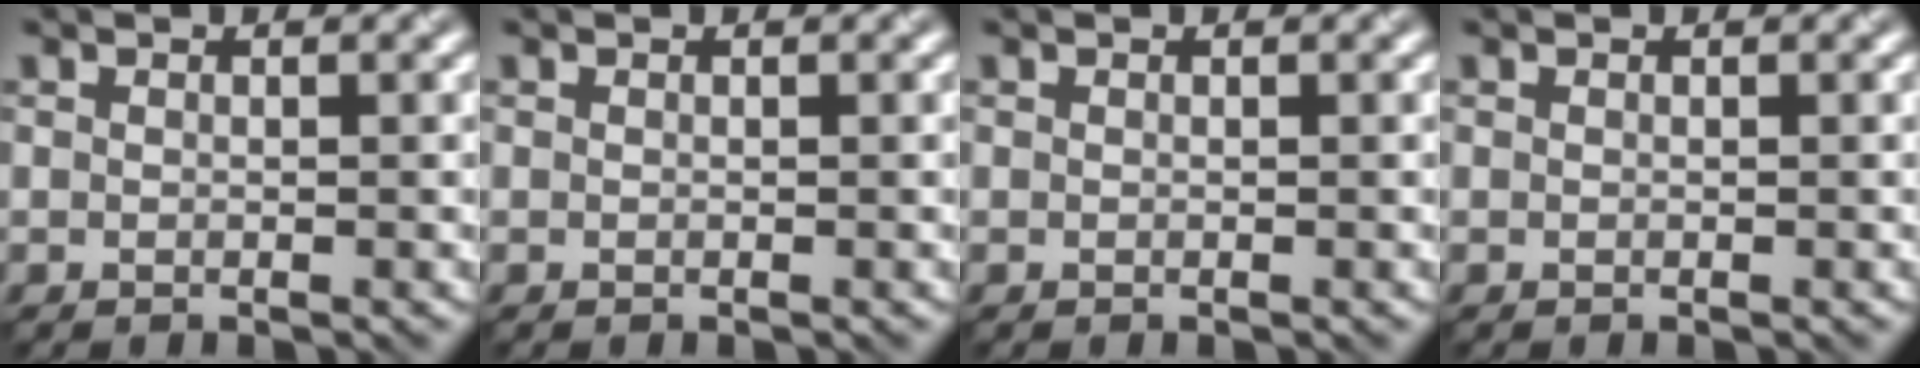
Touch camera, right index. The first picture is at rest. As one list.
[{"total": 0.0}, {"total": 0.0}, {"total": 0.0}]